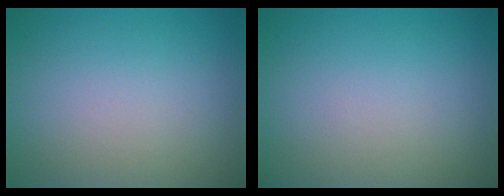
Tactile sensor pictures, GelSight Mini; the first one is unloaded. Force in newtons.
{"total": 0.0}